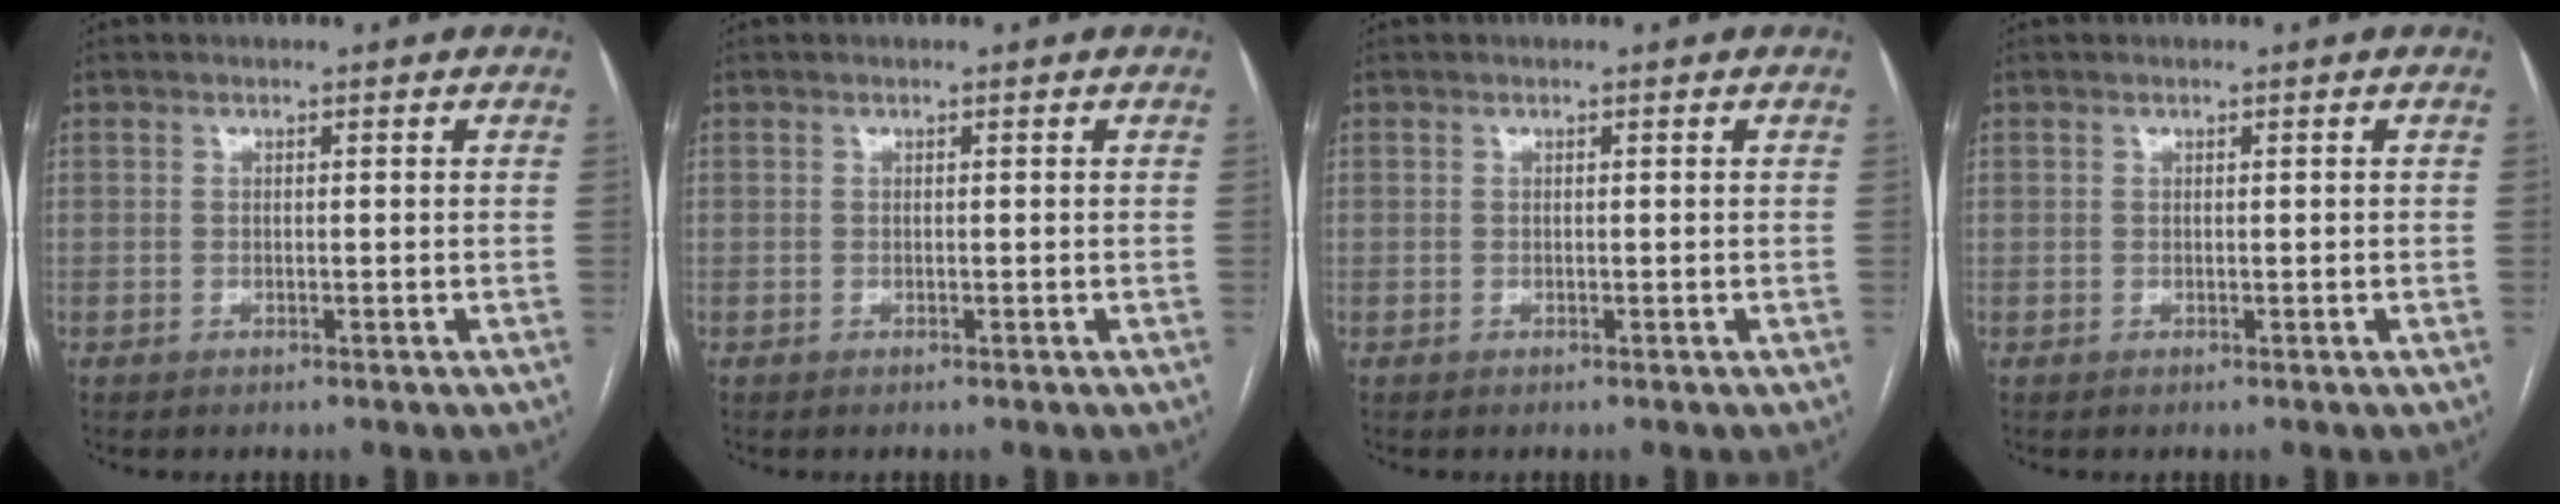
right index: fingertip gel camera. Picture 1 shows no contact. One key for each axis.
{"total": 0.0}
{"total": 0.0}
{"total": 0.0}